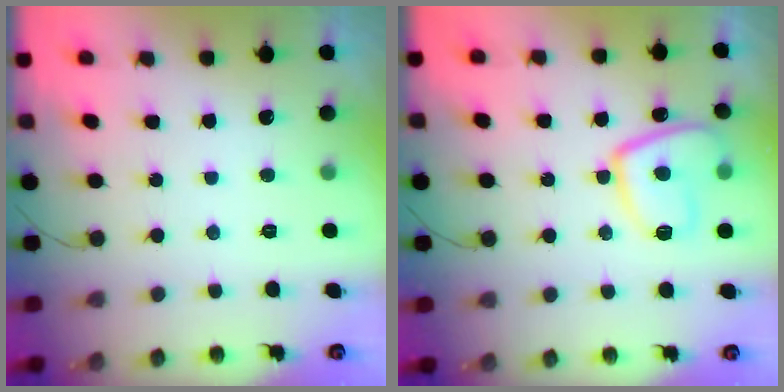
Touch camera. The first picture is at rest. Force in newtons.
{"total": 11.6, "press": 11.5, "slide": 1.5}